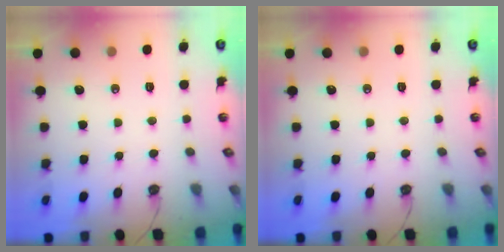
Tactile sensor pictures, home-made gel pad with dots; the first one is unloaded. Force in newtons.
{"total": 0.0}